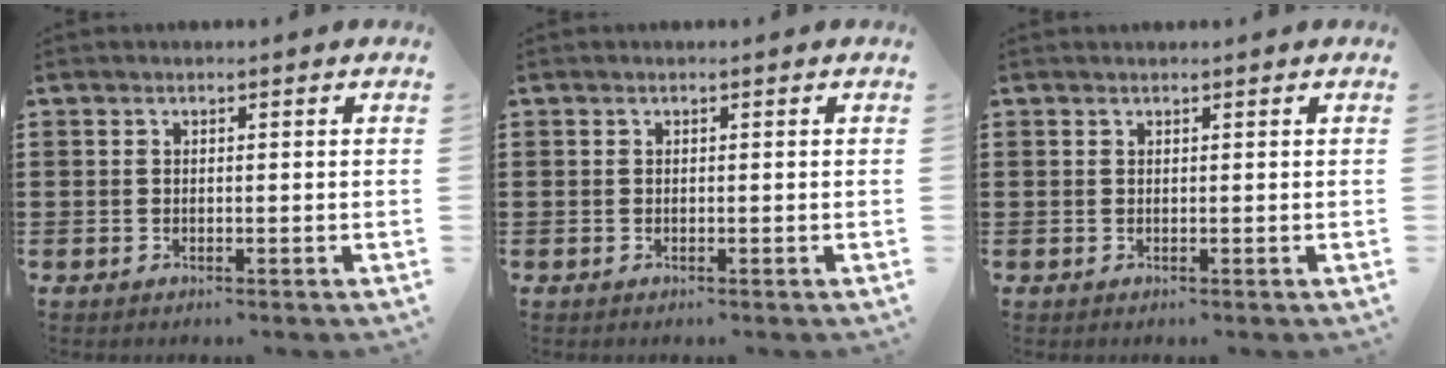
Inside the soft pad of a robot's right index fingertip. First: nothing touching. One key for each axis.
{"total": 0.0}
{"total": 0.0}